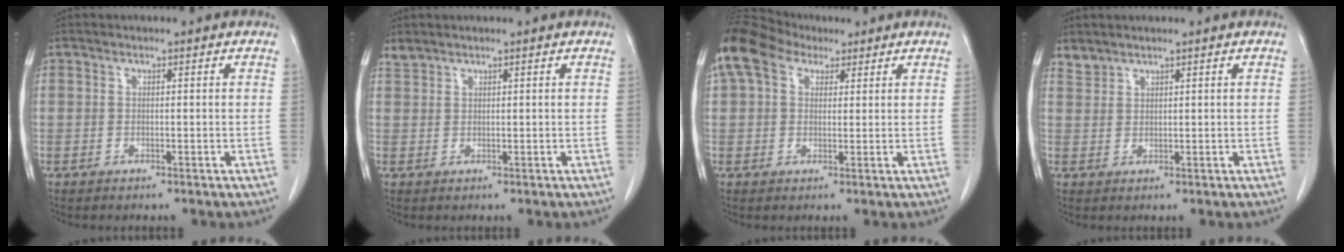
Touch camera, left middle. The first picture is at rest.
{"total": 1.1, "force": [1.1, 0.1, 0.0], "torque": [-0.007, 0.006, 0.028]}
{"total": 10.6, "force": [6.1, 6.7, 5.6], "torque": [-0.132, 0.059, 0.116]}
{"total": 1.6, "force": [1.6, 0.3, -0.1], "torque": [0.002, 0.005, 0.035]}